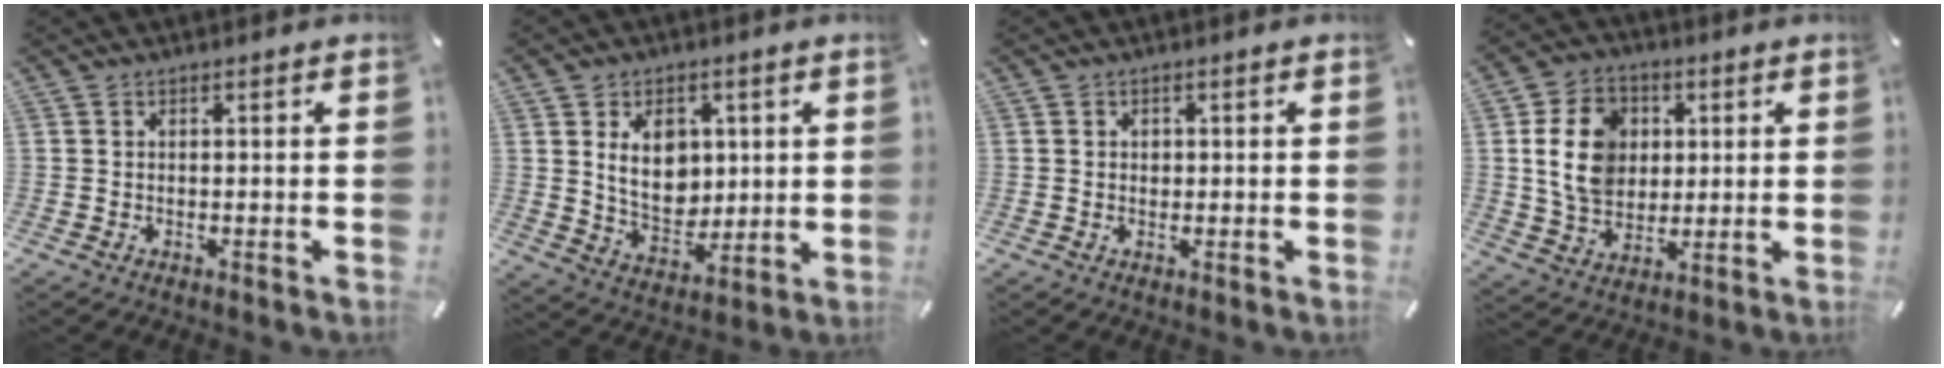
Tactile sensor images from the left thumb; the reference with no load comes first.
{"total": 10.7, "force": [2.5, 8.5, 6.0], "torque": [-0.093, -0.001, 0.048]}
{"total": 1.1, "force": [0.1, 1.1, 0.2], "torque": [0.002, 0.001, -0.002]}
{"total": 12.6, "force": [1.9, 10.4, 6.8], "torque": [-0.137, 0.006, 0.031]}